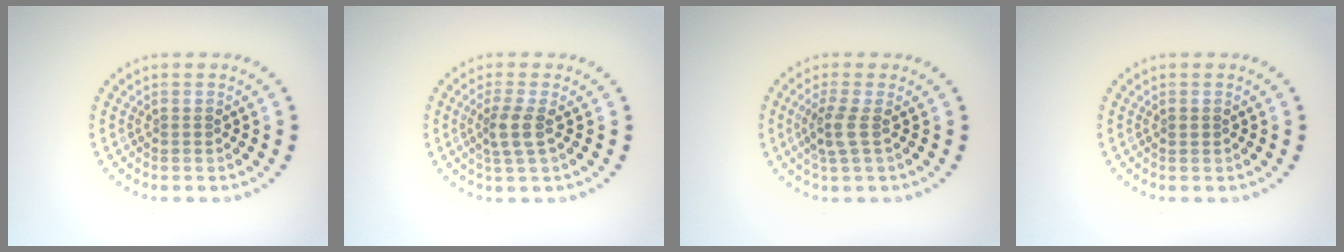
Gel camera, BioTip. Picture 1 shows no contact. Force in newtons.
{"total": 2.3, "press": 1.9, "slide": 1.3}
{"total": 2.1, "press": 1.7, "slide": 1.2}
{"total": 0.7, "press": 0.7, "slide": 0.1}